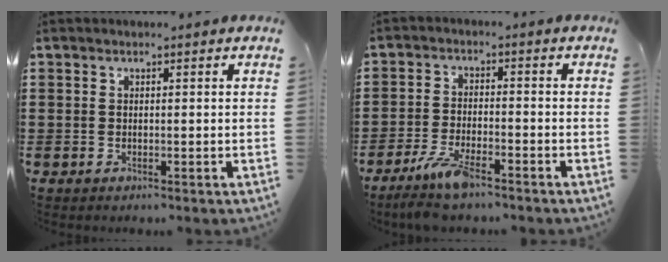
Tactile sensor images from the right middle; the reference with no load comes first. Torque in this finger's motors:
{"motor_torque": [2.14, 0.00, 0.19, 0.11]}